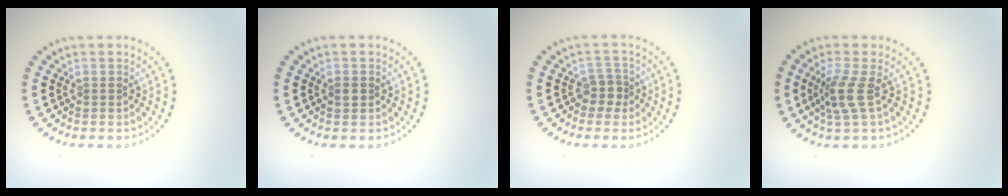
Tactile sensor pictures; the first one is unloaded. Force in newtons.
{"total": 1.0, "press": 1.0, "slide": 0.1}
{"total": 1.8, "press": 1.4, "slide": 1.2}
{"total": 2.7, "press": 2.1, "slide": 1.8}